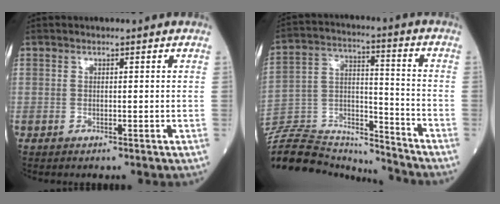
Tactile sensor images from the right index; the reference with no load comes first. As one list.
[{"total": 23.1, "force": [-21.8, 4.9, 5.9], "torque": [-0.175, 0.010, -0.360]}]